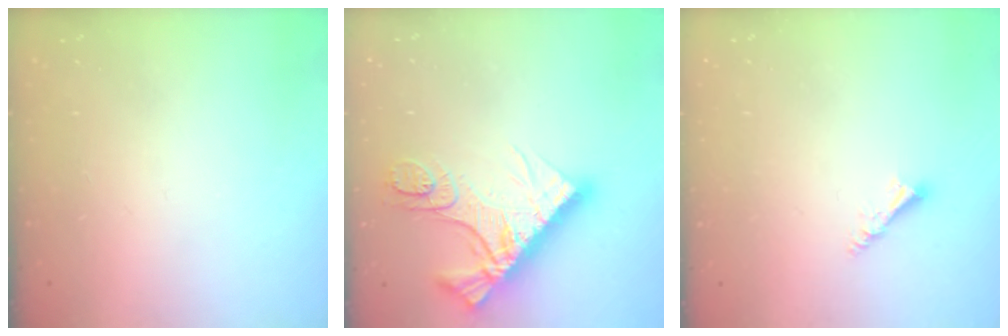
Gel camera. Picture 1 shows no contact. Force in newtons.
{"total": 16.2, "press": 16.1, "slide": 1.6}
{"total": 3.9, "press": 3.9, "slide": 0.5}